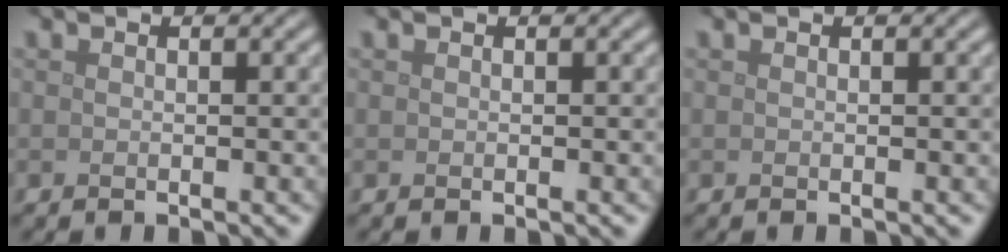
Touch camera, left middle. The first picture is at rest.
{"total": 0.0}
{"total": 0.0}